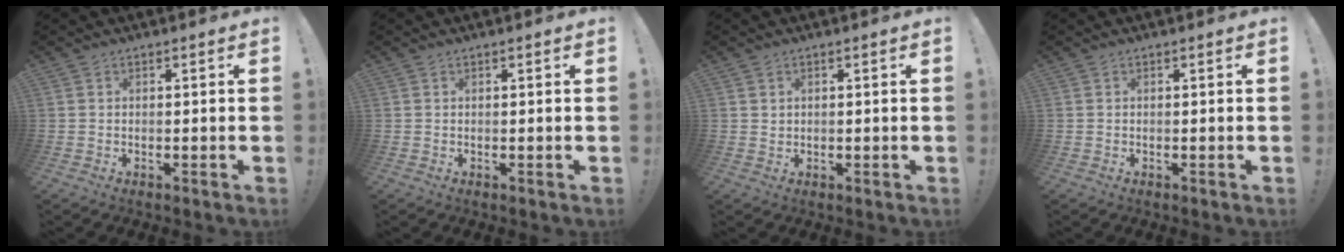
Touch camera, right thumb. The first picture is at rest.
{"total": 0.0}
{"total": 1.2, "force": [0.7, 0.9, 0.3], "torque": [0.001, -0.001, 0.012]}
{"total": 0.0}